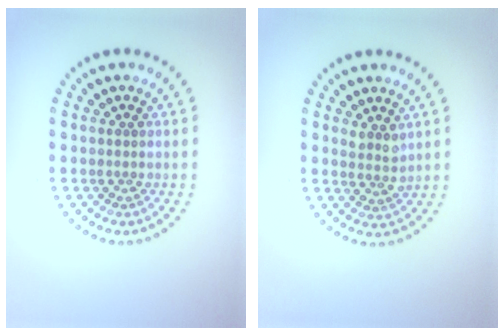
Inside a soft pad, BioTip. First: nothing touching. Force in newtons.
{"total": 1.7, "press": 1.4, "slide": 1.1}